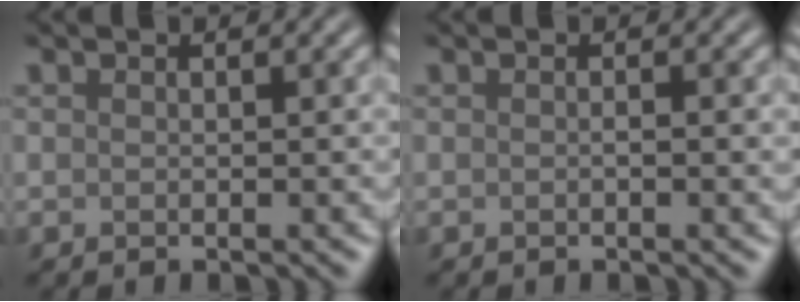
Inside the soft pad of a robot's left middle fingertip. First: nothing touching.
{"total": 0.6, "force": [-0.4, -0.1, 0.4], "torque": [-0.009, 0.000, -0.004]}